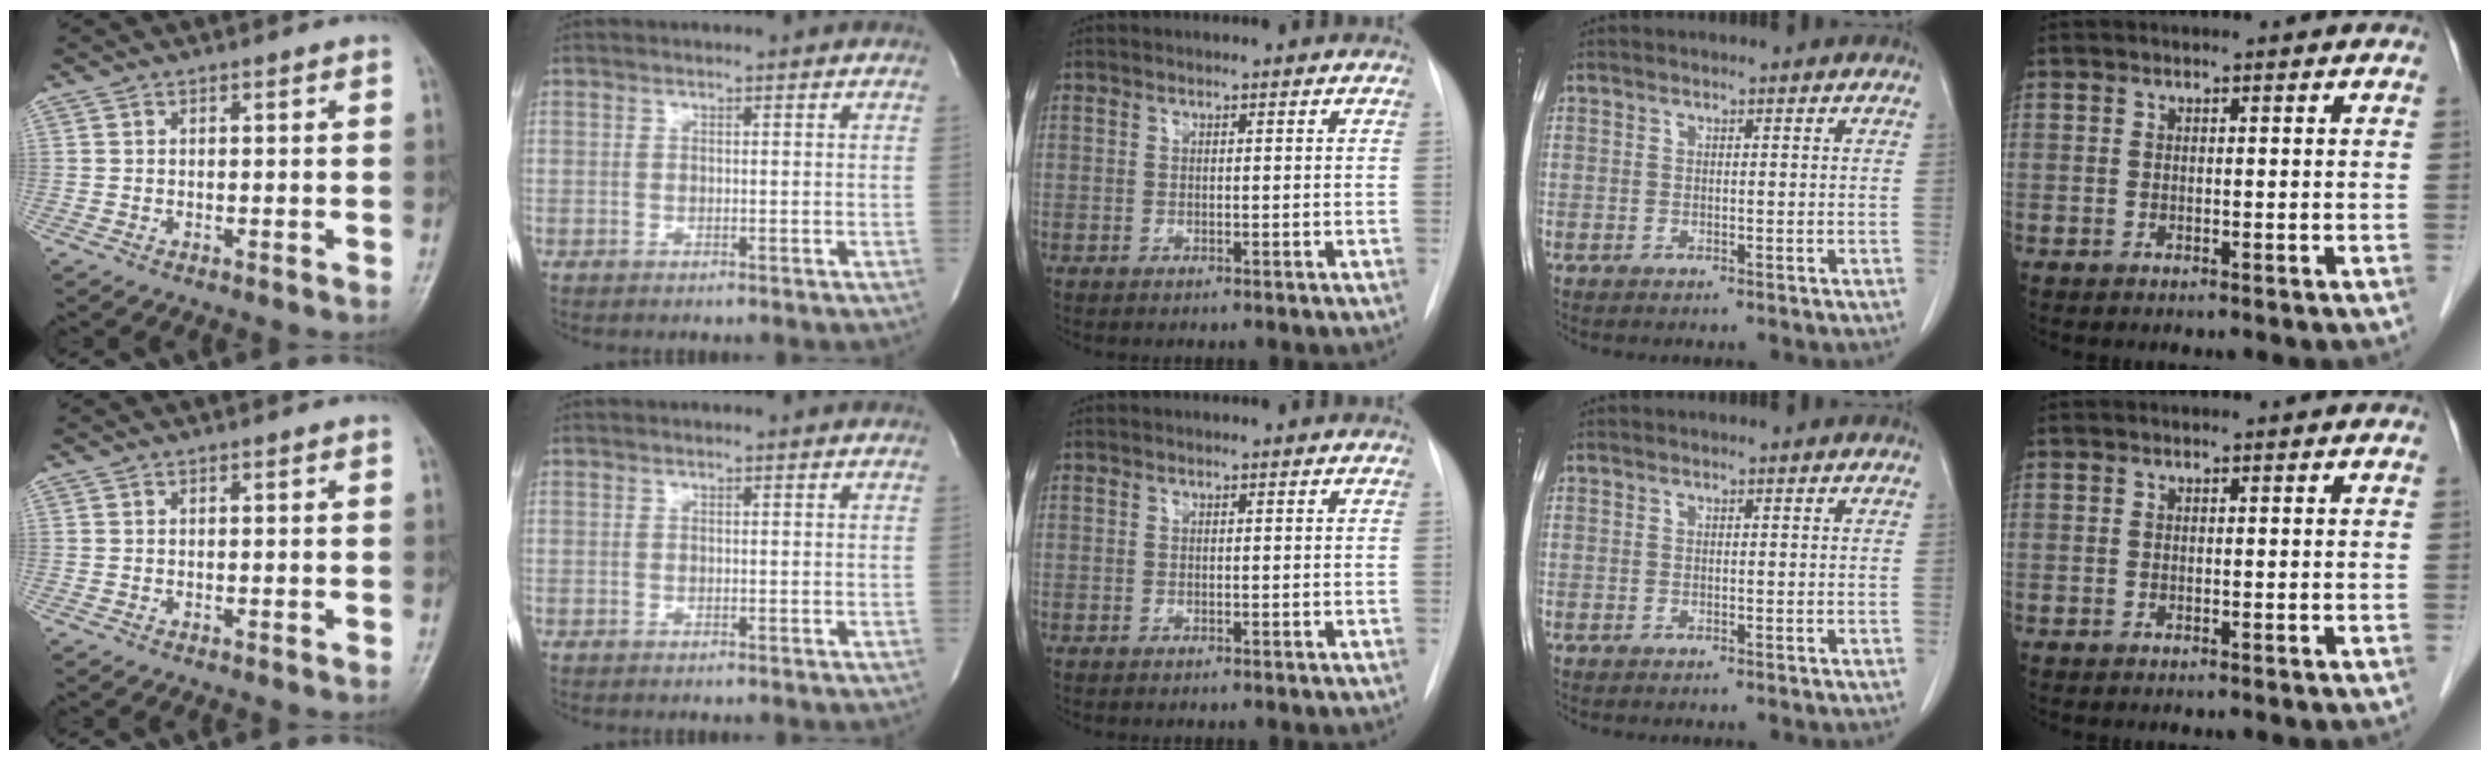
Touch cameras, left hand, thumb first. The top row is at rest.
{}